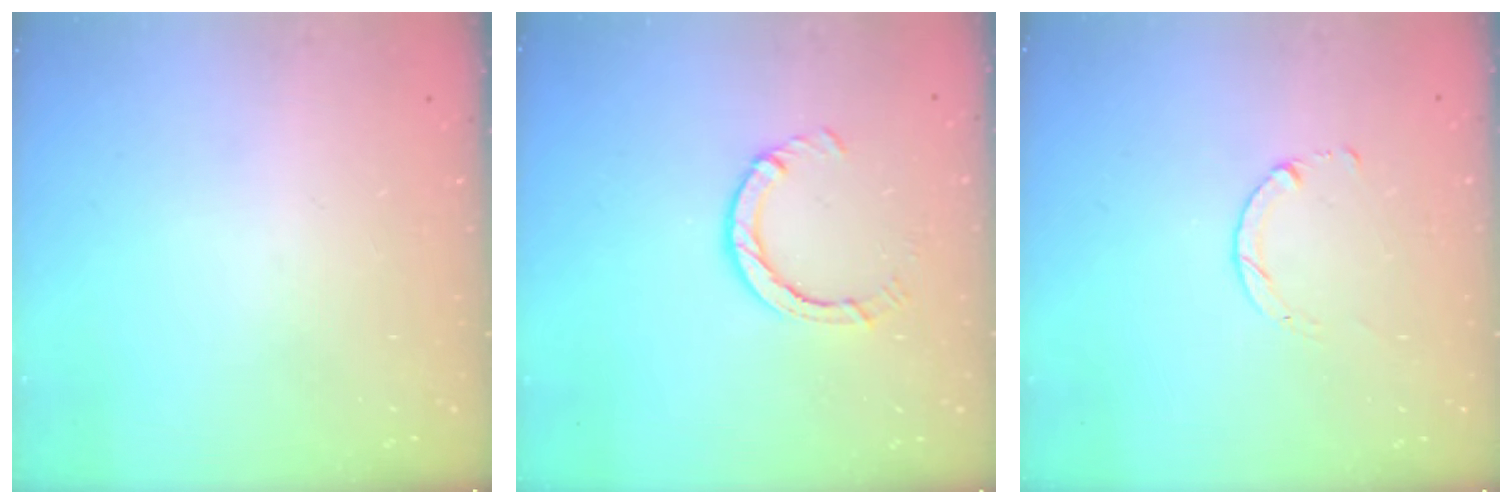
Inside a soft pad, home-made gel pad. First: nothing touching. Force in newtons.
{"total": 4.2, "press": 4.2, "slide": 0.4}
{"total": 1.4, "press": 1.4, "slide": 0.2}